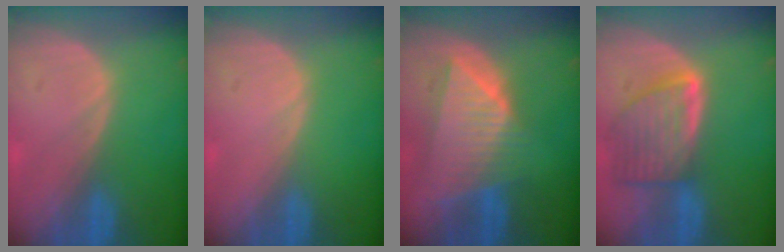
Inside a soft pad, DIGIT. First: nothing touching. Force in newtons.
{"total": 0.0}
{"total": 9.2, "press": 8.2, "slide": 4.2}
{"total": 8.1, "press": 7.3, "slide": 3.4}